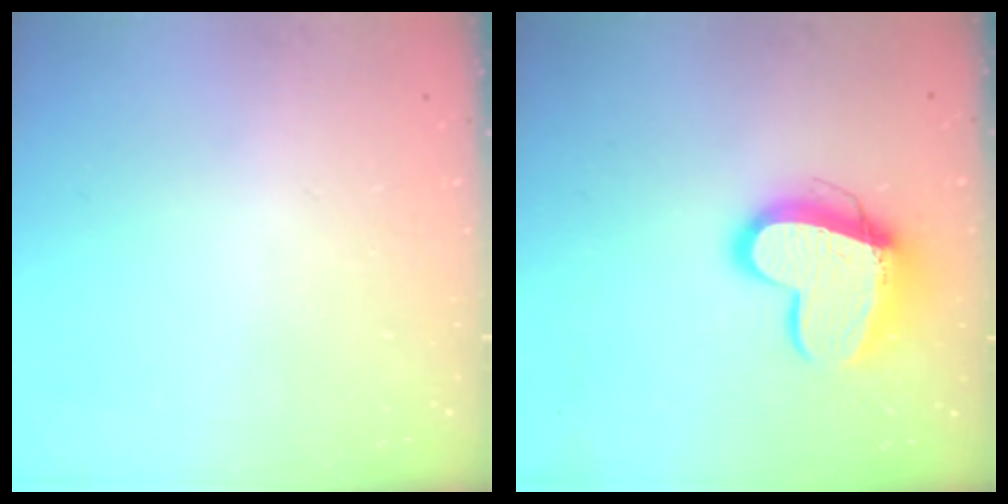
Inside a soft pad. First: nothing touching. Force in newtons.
{"total": 13.7, "press": 13.6, "slide": 1.3}